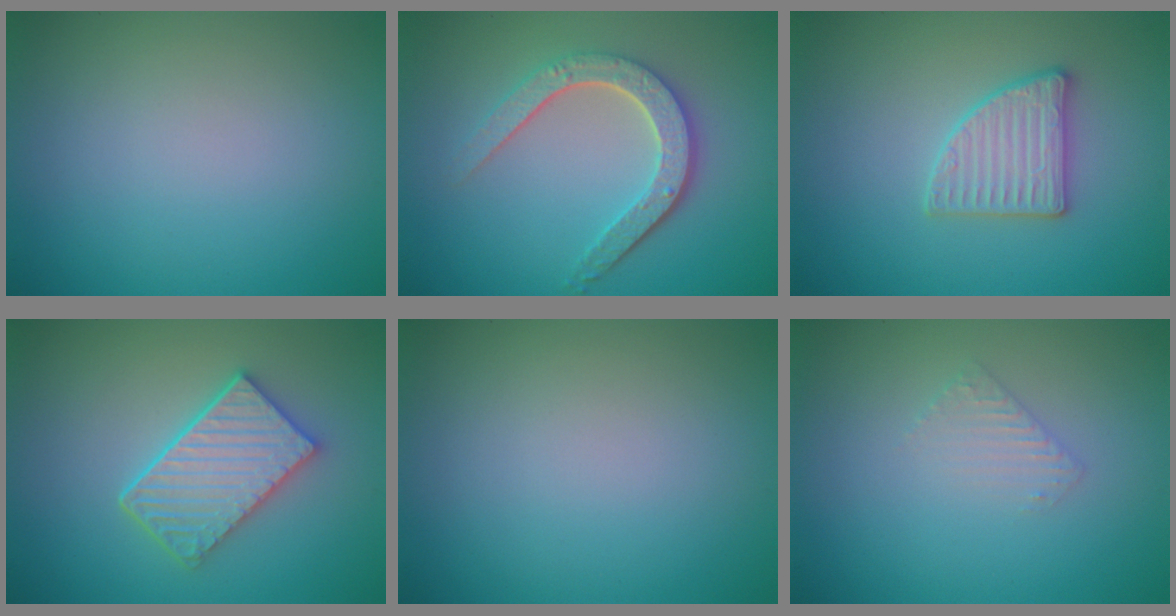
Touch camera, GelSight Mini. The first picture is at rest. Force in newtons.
{"total": 4.7, "press": 3.6, "slide": 3.0}
{"total": 2.8, "press": 2.8, "slide": 0.4}
{"total": 5.0, "press": 4.2, "slide": 2.8}
{"total": 0.0}
{"total": 1.3, "press": 1.3, "slide": 0.3}